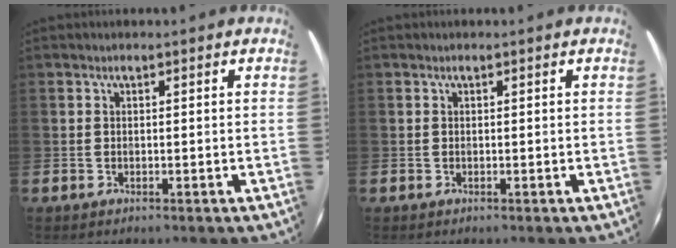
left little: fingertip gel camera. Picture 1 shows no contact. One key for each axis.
{"total": 0.0}